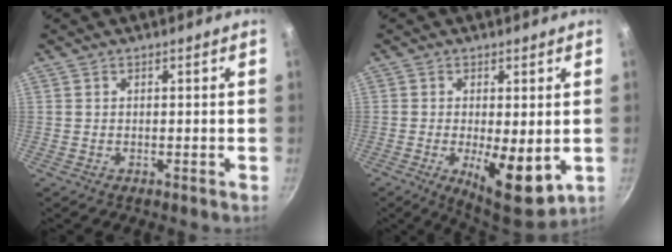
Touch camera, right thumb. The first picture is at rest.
{"total": 10.2, "force": [-1.6, 3.8, 9.4], "torque": [-0.127, -0.013, -0.011]}